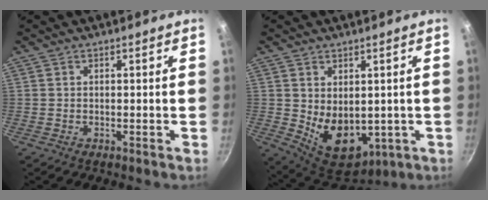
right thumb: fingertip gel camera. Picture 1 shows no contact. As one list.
[{"total": 11.8, "force": [-0.1, 8.1, 8.5], "torque": [-0.105, -0.027, 0.027]}]